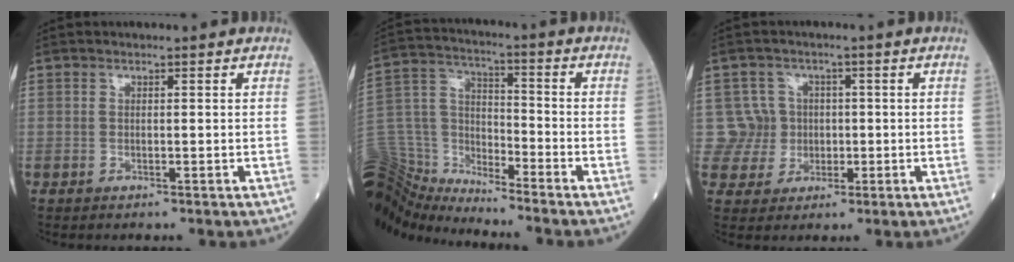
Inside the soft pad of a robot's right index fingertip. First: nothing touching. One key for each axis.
{"total": 13.5, "fx": -13.3, "fy": 0.3, "fz": 2.4, "tx": -0.062, "ty": 0.031, "tz": -0.261}
{"total": 5.5, "fx": 0.6, "fy": 5.4, "fz": -0.6, "tx": 0.032, "ty": 0.016, "tz": 0.012}